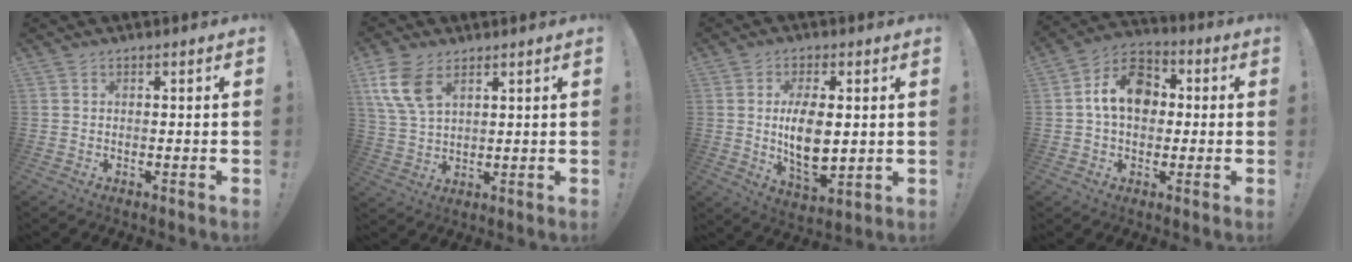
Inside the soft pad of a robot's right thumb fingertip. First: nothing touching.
{"total": 10.1, "force": [5.4, 5.7, 6.3], "torque": [-0.140, -0.012, 0.105]}
{"total": 11.4, "force": [1.0, 5.7, 9.8], "torque": [-0.170, -0.018, 0.015]}
{"total": 12.8, "force": [1.9, 9.5, 8.4], "torque": [-0.125, 0.013, 0.041]}